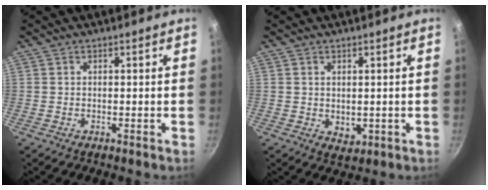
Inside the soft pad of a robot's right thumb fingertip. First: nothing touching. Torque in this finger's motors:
{"motor_torque": [-0.54, 0.06, -0.08, -0.02, -0.04]}